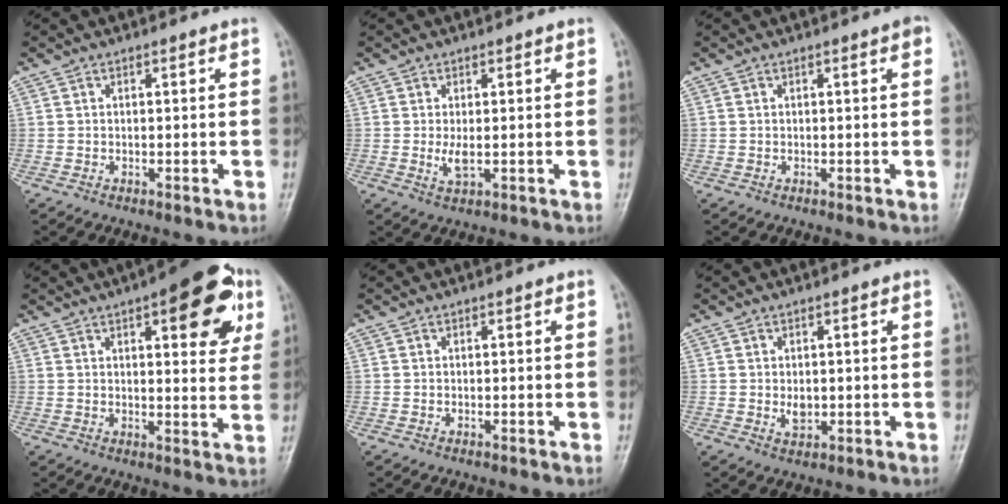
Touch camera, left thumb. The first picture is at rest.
{"total": 3.2, "force": [0.2, 1.3, 2.9], "torque": [-0.053, -0.005, 0.007]}
{"total": 1.3, "force": [0.4, 0.2, 1.2], "torque": [-0.020, 0.002, 0.004]}
{"total": 14.9, "force": [6.7, 5.6, 12.1], "torque": [-0.114, -0.010, 0.078]}
{"total": 0.0}
{"total": 2.7, "force": [0.0, 1.9, 2.0], "torque": [-0.025, -0.006, 0.004]}